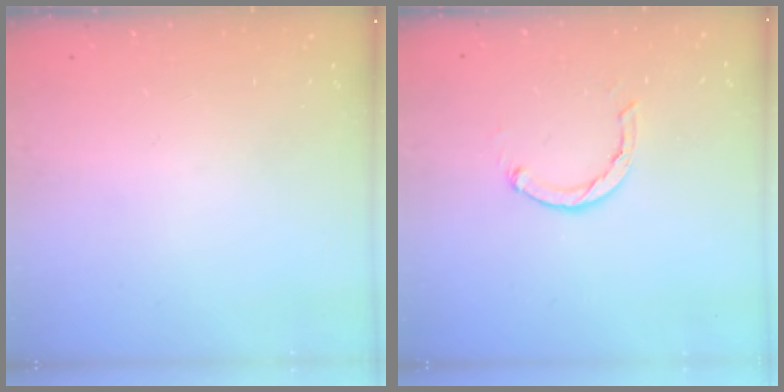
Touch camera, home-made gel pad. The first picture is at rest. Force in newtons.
{"total": 2.1, "press": 2.1, "slide": 0.3}